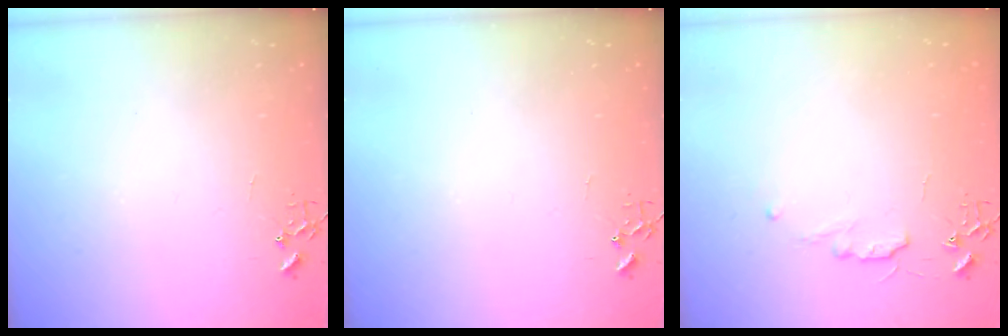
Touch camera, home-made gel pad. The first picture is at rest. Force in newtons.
{"total": 0.0}
{"total": 5.0, "press": 4.9, "slide": 0.6}